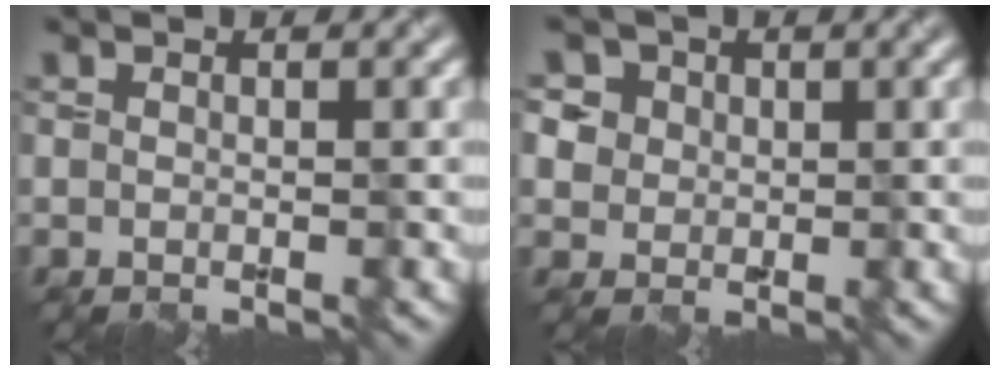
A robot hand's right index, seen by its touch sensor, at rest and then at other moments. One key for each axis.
{"total": 6.5, "fx": 3.1, "fy": 5.1, "fz": 2.5, "tx": -0.056, "ty": 0.021, "tz": 0.040}